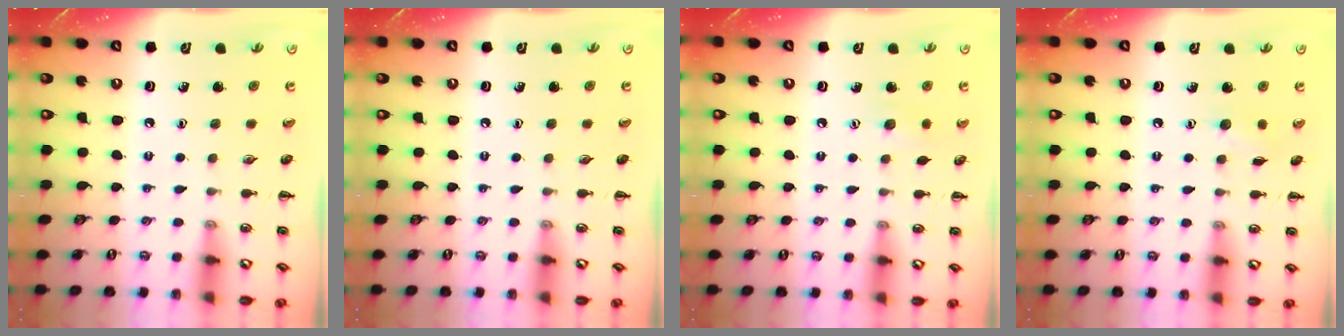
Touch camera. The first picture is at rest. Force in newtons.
{"total": 0.0}
{"total": 6.1, "press": 6.0, "slide": 1.1}
{"total": 5.0, "press": 4.8, "slide": 1.2}